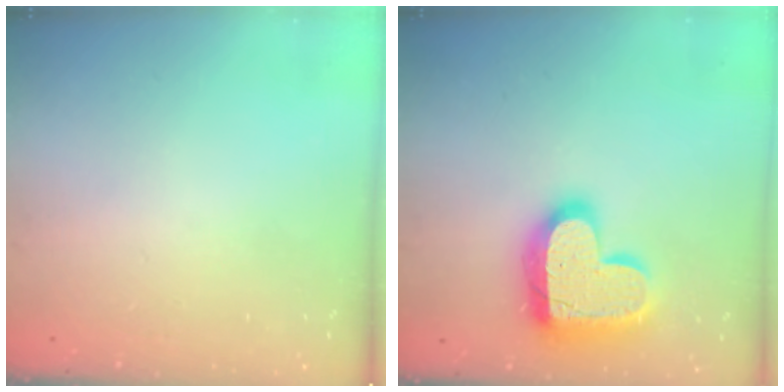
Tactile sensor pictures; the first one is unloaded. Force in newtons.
{"total": 20.2, "press": 20.1, "slide": 1.3}